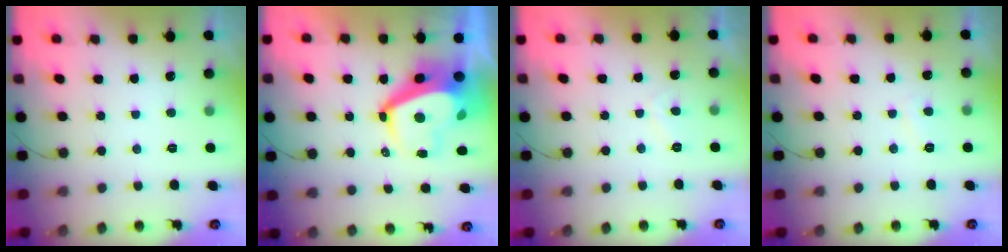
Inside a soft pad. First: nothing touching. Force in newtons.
{"total": 10.1, "press": 10.0, "slide": 1.4}
{"total": 1.1, "press": 0.9, "slide": 0.6}
{"total": 1.8, "press": 1.7, "slide": 0.6}